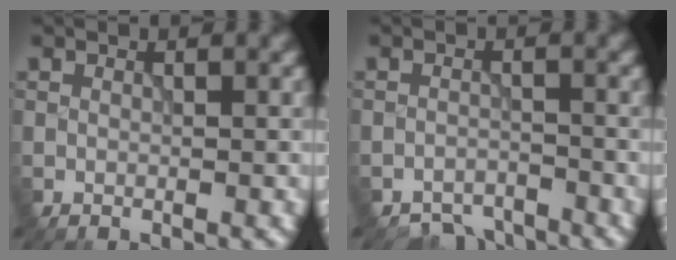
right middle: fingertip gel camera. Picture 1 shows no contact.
{"total": 3.2, "force": [-3.1, 0.9, 0.0], "torque": [0.008, -0.003, -0.053]}